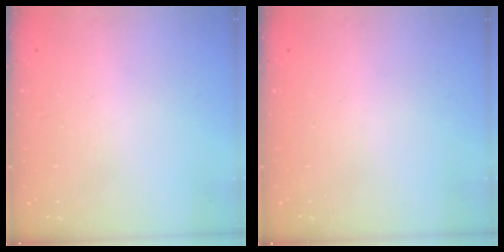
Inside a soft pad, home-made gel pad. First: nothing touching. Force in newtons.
{"total": 0.0}